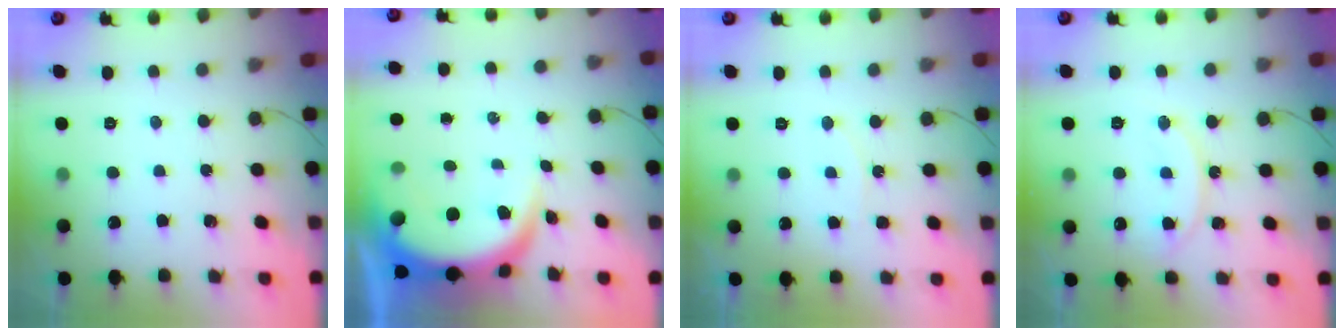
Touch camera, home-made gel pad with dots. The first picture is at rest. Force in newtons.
{"total": 8.5, "press": 8.4, "slide": 1.6}
{"total": 6.5, "press": 6.2, "slide": 2.1}
{"total": 10.5, "press": 10.5, "slide": 0.5}